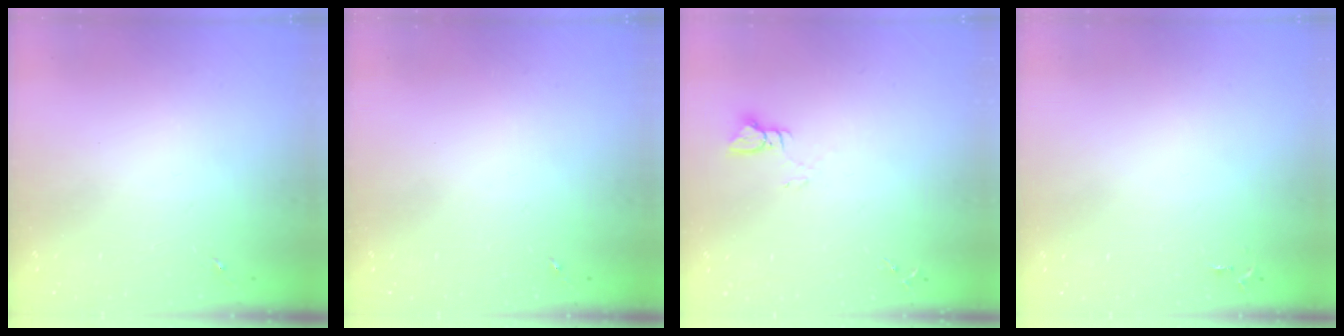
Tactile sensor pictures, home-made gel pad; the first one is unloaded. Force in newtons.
{"total": 0.0}
{"total": 3.8, "press": 3.8, "slide": 0.4}
{"total": 2.8, "press": 2.8, "slide": 0.4}